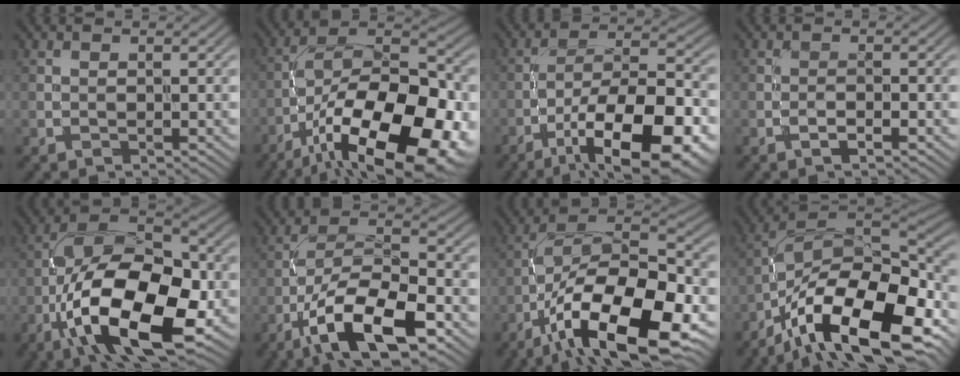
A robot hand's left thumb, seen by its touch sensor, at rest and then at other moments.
{"total": 20.4, "force": [-10.4, 8.6, 15.3], "torque": [-0.240, -0.012, -0.165]}
{"total": 16.9, "force": [-8.4, 6.1, 13.3], "torque": [-0.211, -0.003, -0.132]}
{"total": 1.0, "force": [-0.8, 0.1, 0.7], "torque": [-0.011, 0.007, -0.015]}
{"total": 17.8, "force": [-6.4, 8.4, 14.4], "torque": [-0.254, 0.002, -0.126]}
{"total": 13.1, "force": [-7.0, 4.4, 10.2], "torque": [-0.182, 0.004, -0.138]}
{"total": 17.8, "force": [-8.8, 7.0, 13.8], "torque": [-0.233, -0.004, -0.166]}
{"total": 18.8, "force": [-10.3, 8.1, 13.5], "torque": [-0.245, -0.007, -0.187]}